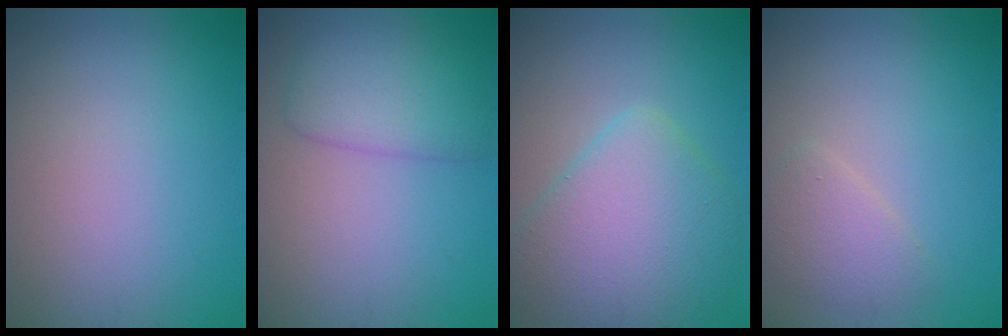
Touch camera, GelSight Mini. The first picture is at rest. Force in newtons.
{"total": 3.8, "press": 3.8, "slide": 0.2}
{"total": 6.9, "press": 6.9, "slide": 0.4}
{"total": 2.1, "press": 2.1, "slide": 0.1}